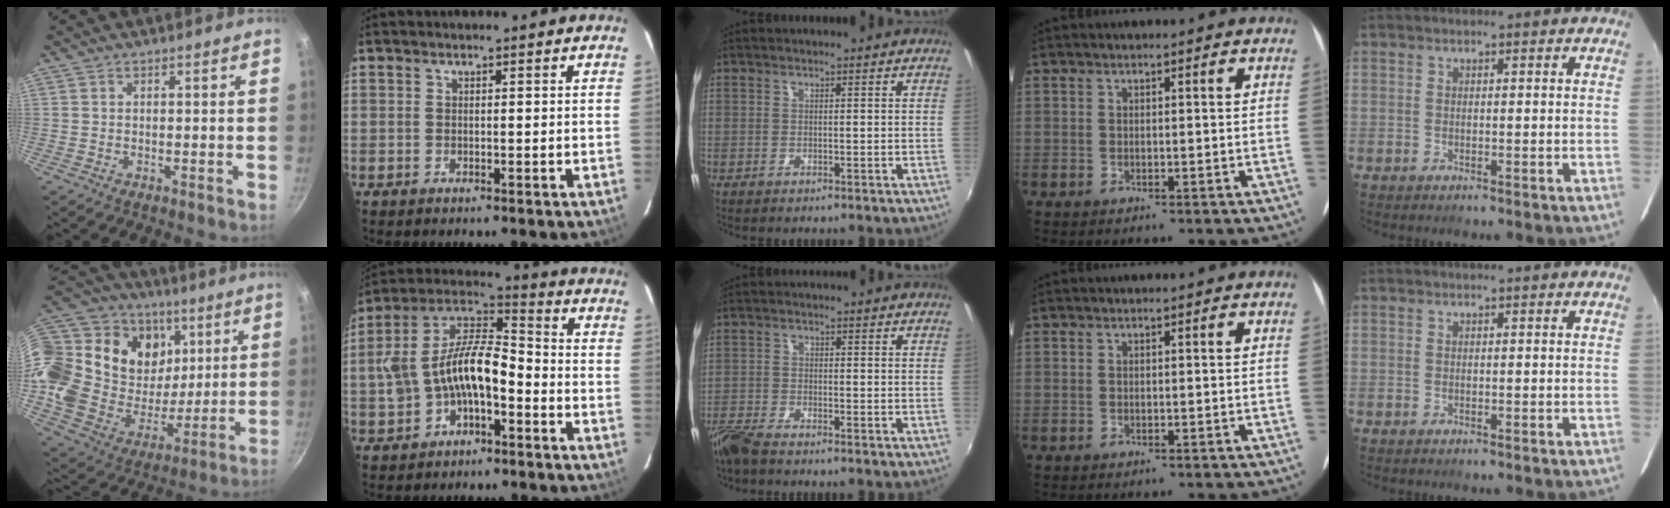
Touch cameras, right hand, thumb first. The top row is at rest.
{"thumb": {"total": 30.3, "force": [12.8, 20.5, 18.3], "torque": [-0.320, -0.045, 0.224]}, "index": {"total": 13.8, "force": [-3.7, 7.1, 11.2], "torque": [-0.228, 0.018, -0.062]}, "middle": {"total": 4.8, "force": [-4.3, 0.7, 2.1], "torque": [-0.059, -0.017, -0.086]}}